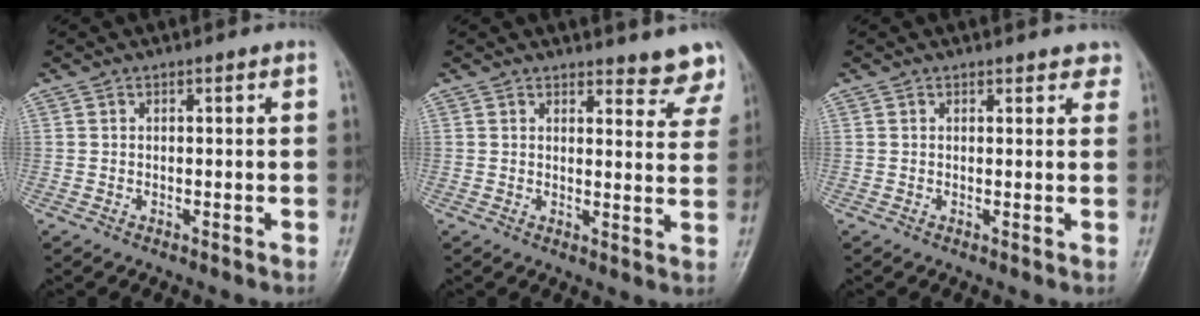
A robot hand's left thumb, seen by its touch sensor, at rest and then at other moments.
{"total": 6.9, "force": [6.5, 1.9, 1.4], "torque": [0.017, -0.044, 0.057]}
{"total": 2.6, "force": [2.2, 1.2, 0.6], "torque": [0.021, -0.008, 0.014]}